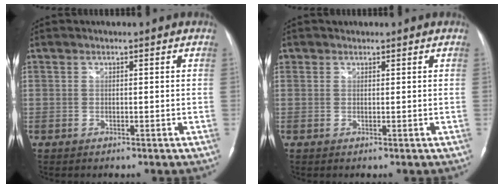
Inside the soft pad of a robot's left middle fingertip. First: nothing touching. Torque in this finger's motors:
{"motor_torque": [0.08, 0.04, -0.03, 0.00]}